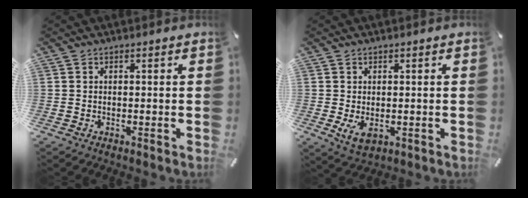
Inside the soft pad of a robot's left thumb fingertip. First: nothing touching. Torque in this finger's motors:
{"motor_torque": [0.88, 0.91, 0.43, 0.13, 0.05]}